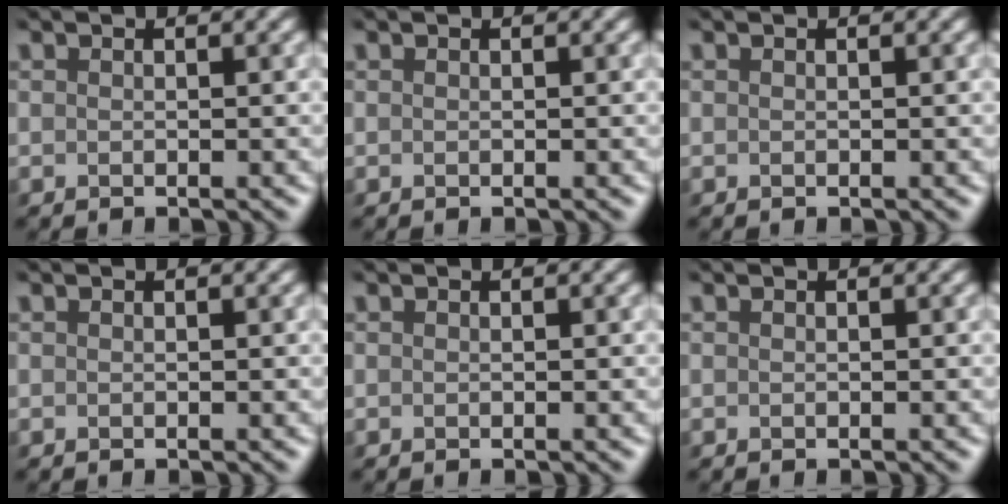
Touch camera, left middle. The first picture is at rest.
{"total": 0.0}
{"total": 0.0}
{"total": 0.0}
{"total": 0.0}
{"total": 0.0}